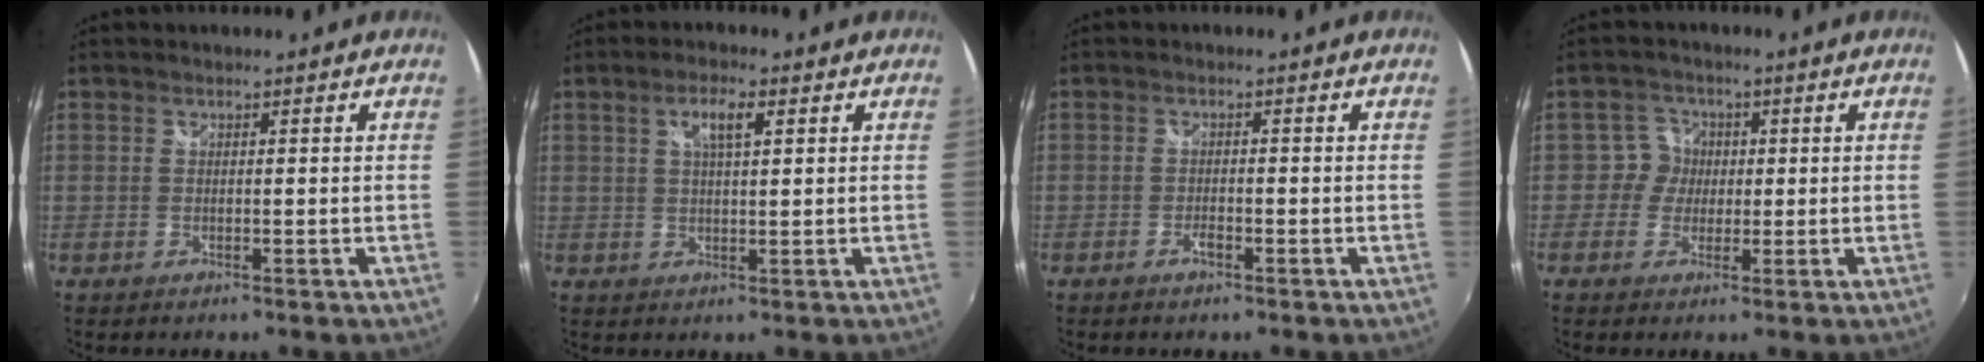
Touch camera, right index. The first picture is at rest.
{"total": 4.3, "force": [1.7, 1.2, 3.8], "torque": [-0.068, 0.006, 0.029]}
{"total": 1.6, "force": [-1.1, 0.5, 1.1], "torque": [-0.026, 0.002, -0.021]}
{"total": 3.7, "force": [-0.1, 3.7, -0.1], "torque": [0.016, 0.009, -0.012]}